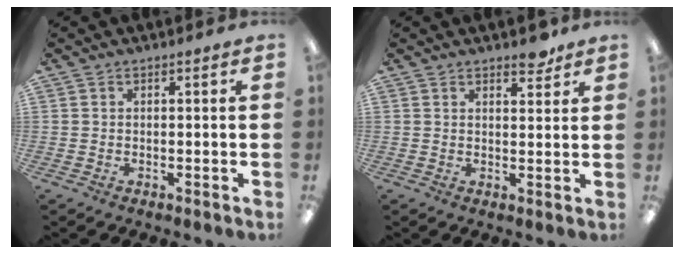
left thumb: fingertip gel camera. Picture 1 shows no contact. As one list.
[{"total": 4.0, "force": [3.3, 1.6, 1.7], "torque": [-0.006, -0.019, 0.054]}]